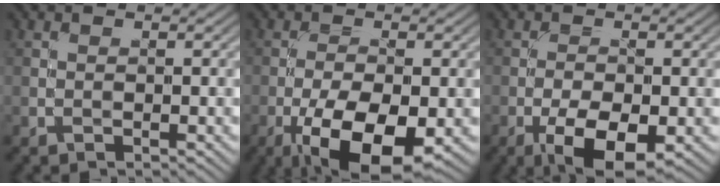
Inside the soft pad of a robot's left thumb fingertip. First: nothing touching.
{"total": 11.2, "force": [-5.0, 4.5, 9.0], "torque": [-0.162, -0.016, -0.083]}
{"total": 7.5, "force": [-3.6, 3.0, 5.9], "torque": [-0.103, -0.008, -0.059]}